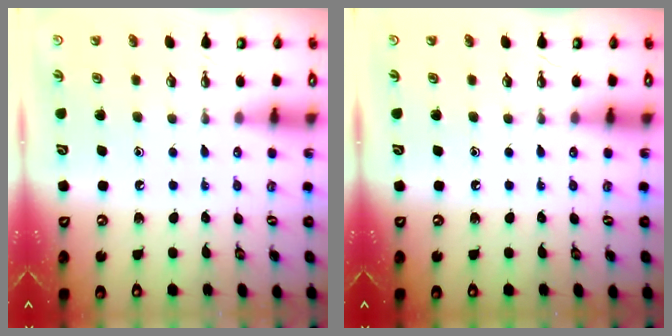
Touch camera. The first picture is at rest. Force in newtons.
{"total": 0.0}